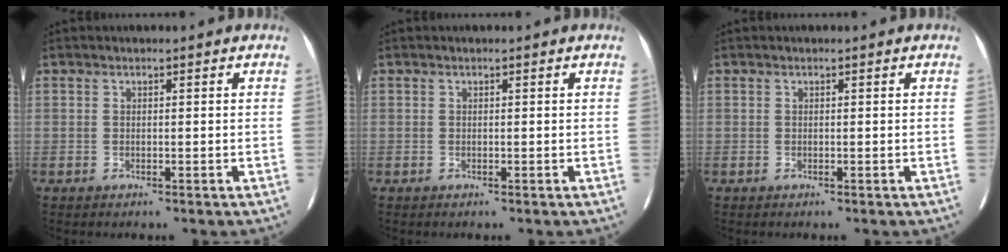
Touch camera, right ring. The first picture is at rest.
{"total": 0.0}
{"total": 0.0}